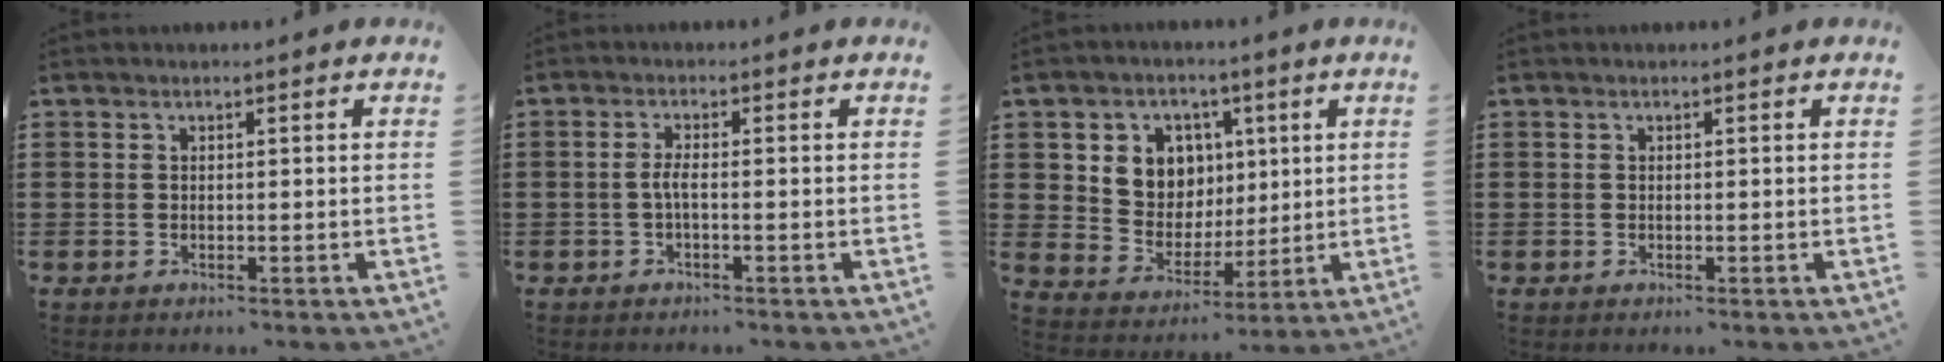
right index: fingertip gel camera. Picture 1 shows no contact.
{"total": 2.1, "force": [-0.7, 0.3, 2.0], "torque": [-0.053, -0.005, -0.018]}
{"total": 7.7, "force": [2.6, 7.1, 1.7], "torque": [-0.061, -0.007, 0.046]}
{"total": 0.0}